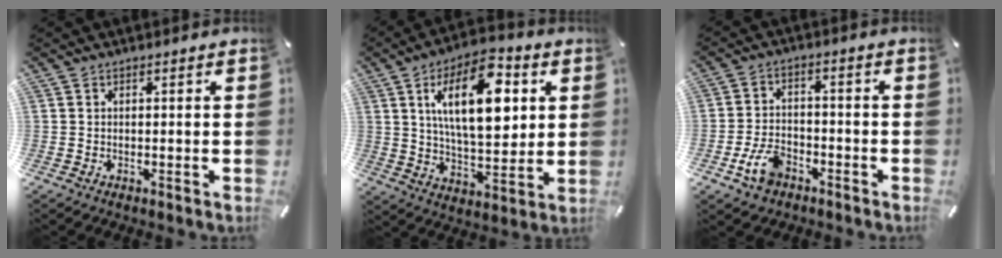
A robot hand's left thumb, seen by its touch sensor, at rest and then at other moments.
{"total": 19.1, "force": [6.6, 9.3, 15.3], "torque": [-0.254, -0.007, 0.102]}
{"total": 7.5, "force": [-4.1, 4.8, 4.2], "torque": [-0.093, 0.016, -0.075]}